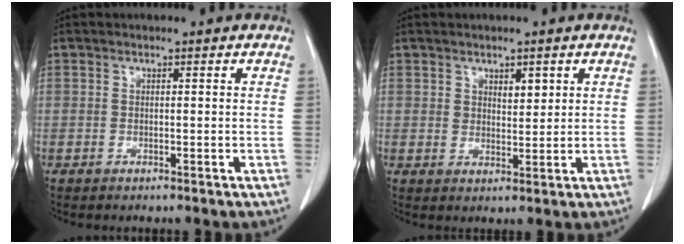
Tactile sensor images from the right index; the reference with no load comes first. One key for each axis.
{"total": 2.6, "fx": 1.3, "fy": 1.5, "fz": 1.6, "tx": -0.022, "ty": -0.003, "tz": 0.023}